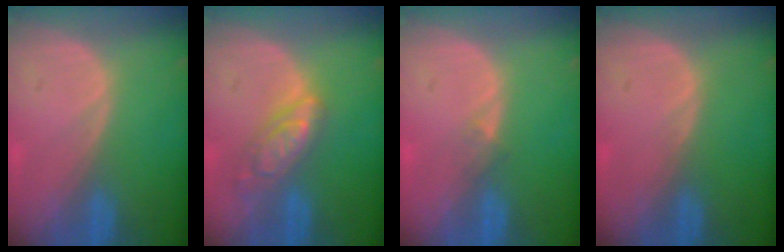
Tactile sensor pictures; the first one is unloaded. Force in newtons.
{"total": 6.2, "press": 5.4, "slide": 3.0}
{"total": 1.2, "press": 0.9, "slide": 0.9}
{"total": 0.0}